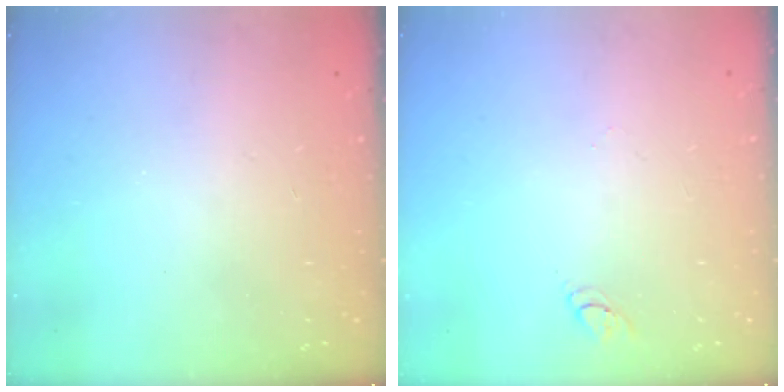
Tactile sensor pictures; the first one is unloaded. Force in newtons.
{"total": 2.9, "press": 2.8, "slide": 0.3}